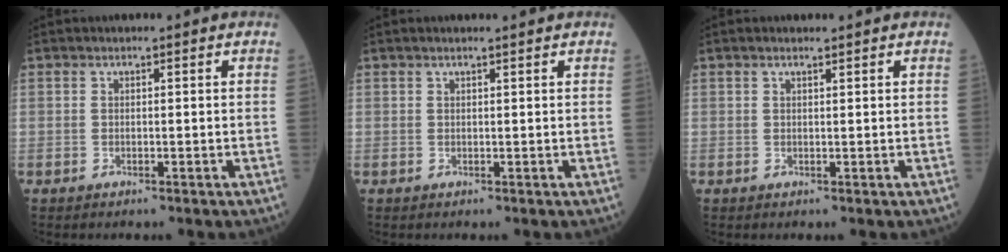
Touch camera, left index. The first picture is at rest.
{"total": 1.3, "force": [1.1, -0.2, 0.7], "torque": [-0.010, 0.005, 0.020]}
{"total": 0.8, "force": [0.7, 0.0, 0.4], "torque": [-0.012, 0.005, 0.014]}